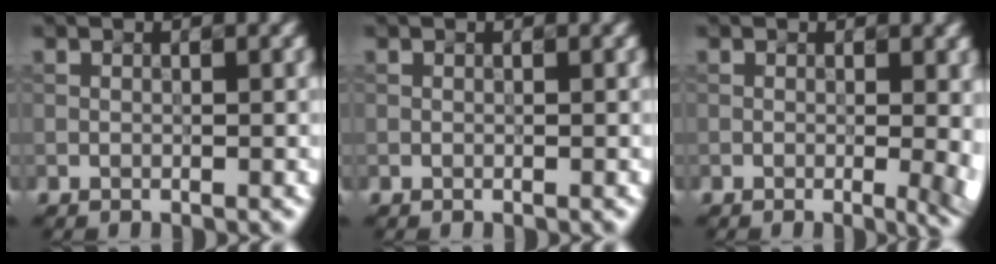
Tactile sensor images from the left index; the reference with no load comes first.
{"total": 0.0}
{"total": 6.9, "force": [-0.4, 3.4, 6.0], "torque": [-0.030, 0.023, 0.001]}